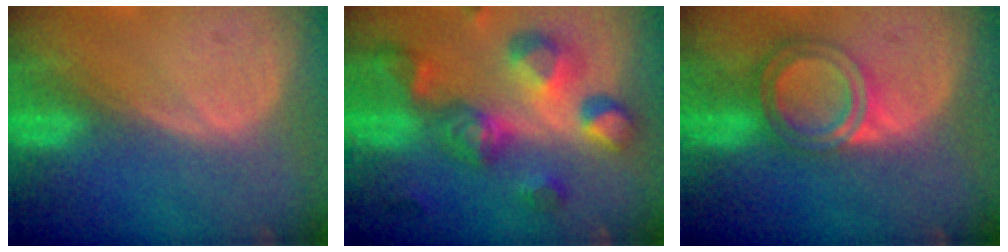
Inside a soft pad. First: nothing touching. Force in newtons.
{"total": 11.2, "press": 10.1, "slide": 5.0}
{"total": 5.9, "press": 5.4, "slide": 2.4}